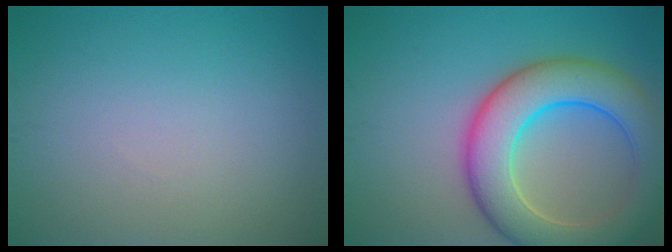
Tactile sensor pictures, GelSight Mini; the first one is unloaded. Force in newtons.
{"total": 9.2, "press": 9.2, "slide": 0.6}